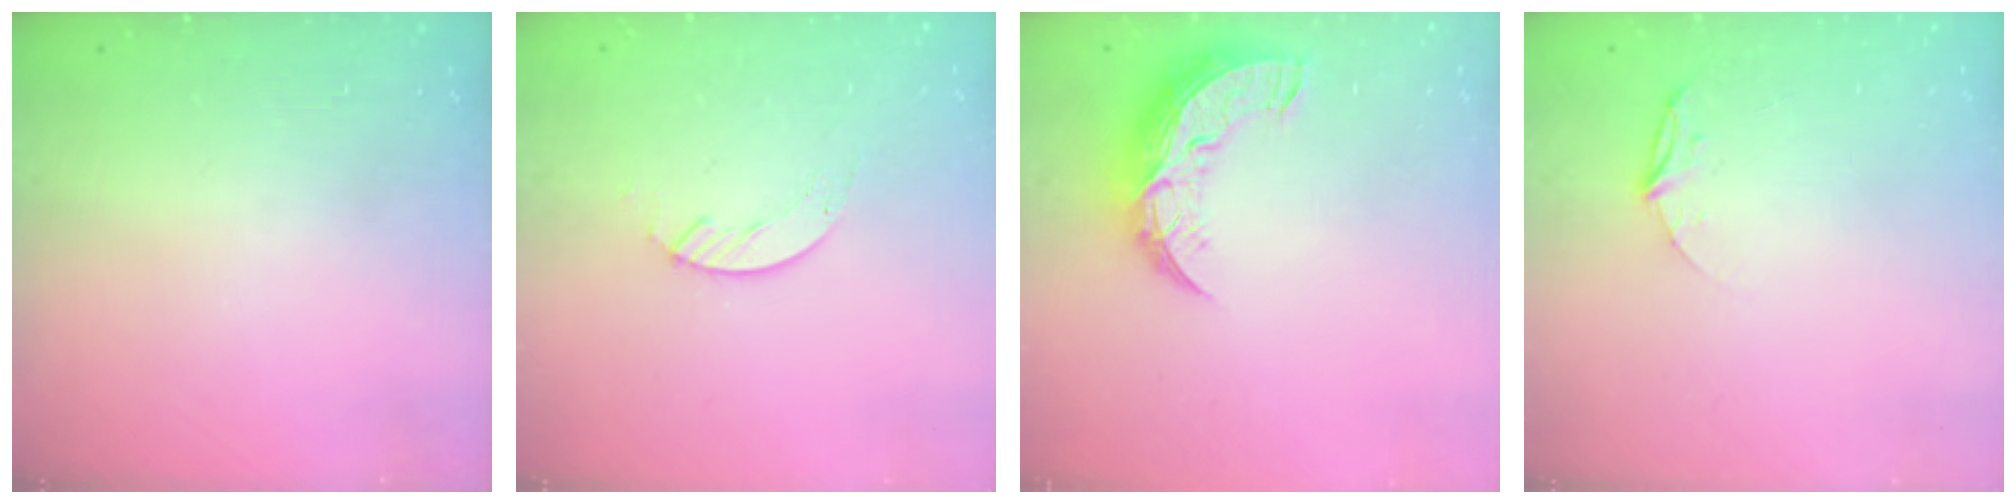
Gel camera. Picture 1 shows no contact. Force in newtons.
{"total": 2.7, "press": 2.7, "slide": 0.2}
{"total": 11.5, "press": 11.4, "slide": 0.7}
{"total": 4.4, "press": 4.4, "slide": 0.4}